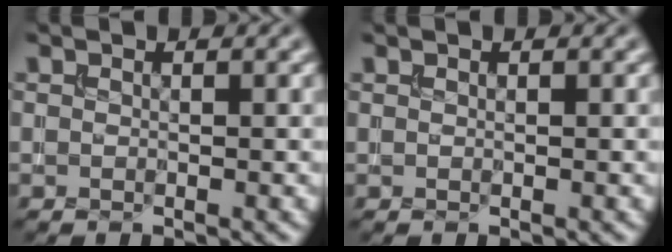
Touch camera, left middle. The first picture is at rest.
{"total": 0.0}